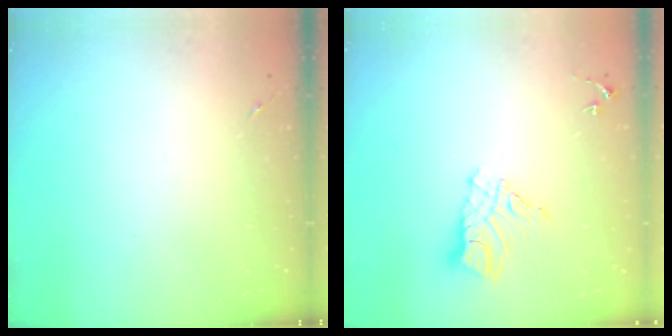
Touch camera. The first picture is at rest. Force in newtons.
{"total": 11.3, "press": 11.2, "slide": 0.9}